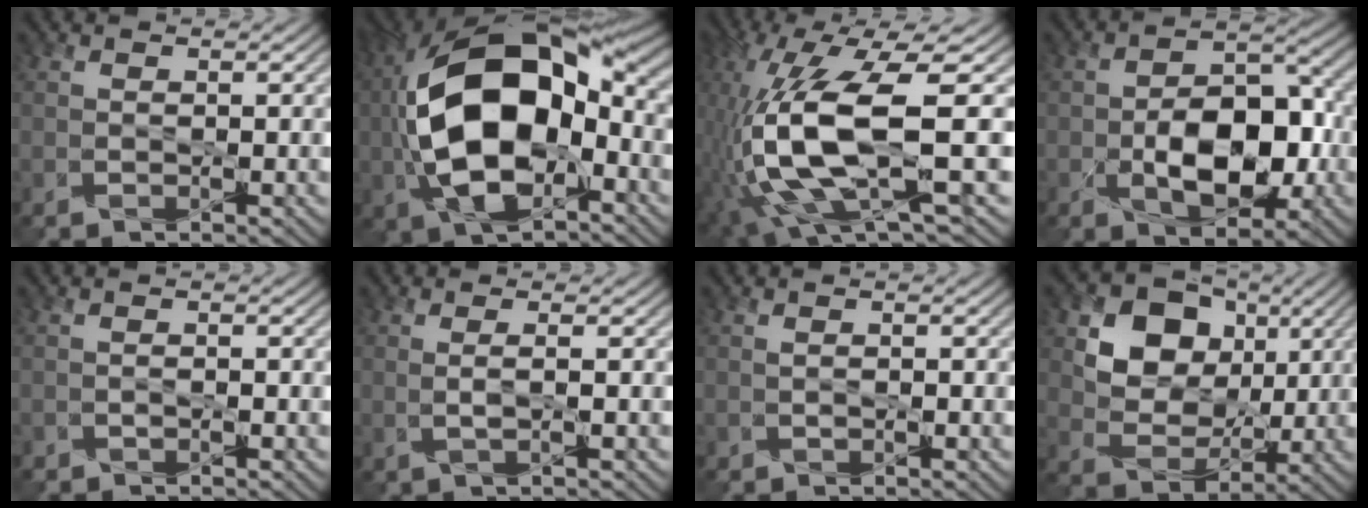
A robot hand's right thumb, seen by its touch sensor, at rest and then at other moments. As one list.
[{"total": 17.7, "force": [-1.6, 9.7, 14.7], "torque": [-0.299, 0.004, -0.035]}, {"total": 14.7, "force": [-2.8, 3.7, 13.9], "torque": [-0.313, 0.000, -0.045]}, {"total": 9.5, "force": [-2.5, 5.2, 7.5], "torque": [-0.112, -0.002, -0.032]}, {"total": 0.7, "force": [-0.7, 0.2, 0.0], "torque": [0.013, 0.005, -0.009]}, {"total": 1.5, "force": [-0.1, -0.4, 1.4], "torque": [-0.029, 0.004, 0.000]}, {"total": 0.6, "force": [-0.2, 0.5, 0.2], "torque": [0.002, 0.003, -0.005]}, {"total": 11.2, "force": [3.4, 8.6, 6.3], "torque": [-0.132, 0.000, 0.054]}]